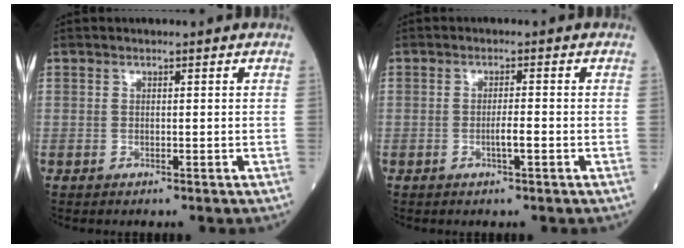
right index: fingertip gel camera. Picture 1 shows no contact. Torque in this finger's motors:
{"motor_torque": [0.53, -0.10, 0.23, 0.07]}